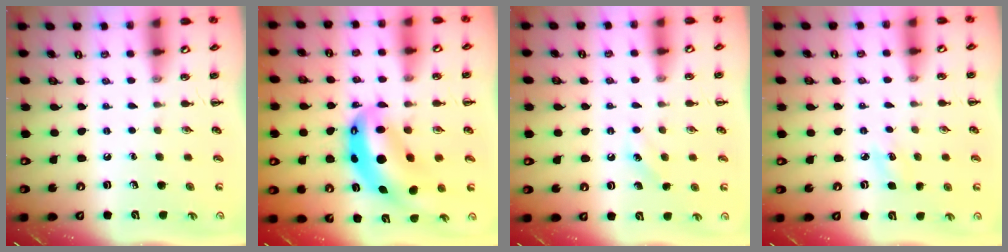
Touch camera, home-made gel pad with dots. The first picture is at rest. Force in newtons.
{"total": 11.7, "press": 11.4, "slide": 2.7}
{"total": 5.3, "press": 5.0, "slide": 1.5}
{"total": 4.4, "press": 4.2, "slide": 1.3}